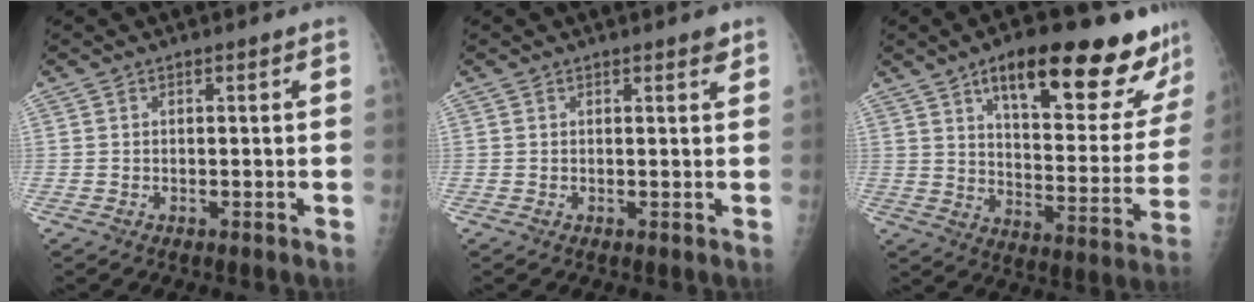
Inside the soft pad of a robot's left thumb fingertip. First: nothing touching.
{"total": 1.4, "force": [0.9, 0.4, 0.9], "torque": [-0.008, -0.004, 0.010]}
{"total": 26.4, "force": [16.9, 7.8, 18.8], "torque": [-0.223, -0.056, 0.242]}